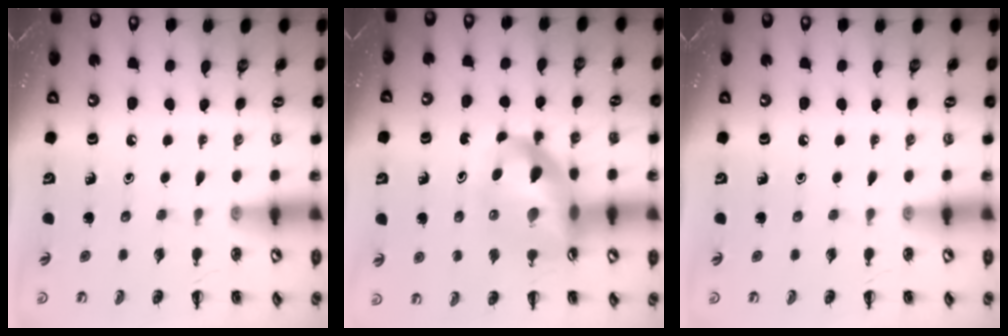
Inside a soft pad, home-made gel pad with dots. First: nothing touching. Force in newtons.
{"total": 13.8, "press": 13.3, "slide": 3.5}
{"total": 0.0}